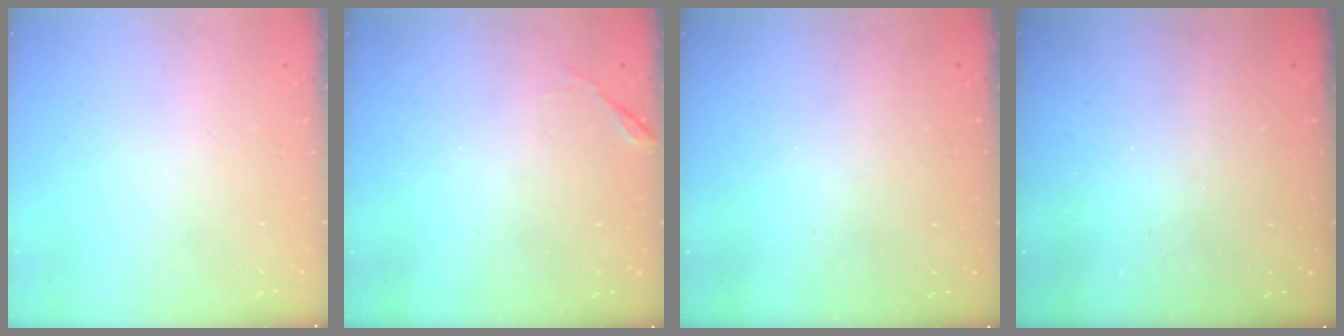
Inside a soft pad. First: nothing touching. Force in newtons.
{"total": 6.7, "press": 6.7, "slide": 0.2}
{"total": 3.3, "press": 3.3, "slide": 0.1}
{"total": 3.0, "press": 3.0, "slide": 0.1}